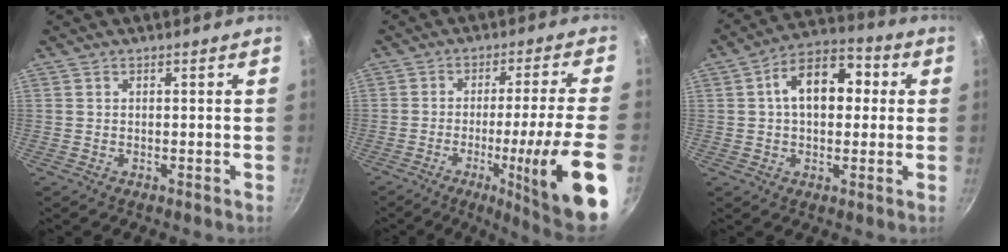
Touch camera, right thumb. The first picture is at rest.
{"total": 19.0, "force": [-6.1, 0.7, 18.0], "torque": [-0.250, 0.016, -0.081]}
{"total": 13.2, "force": [2.1, 8.5, 9.9], "torque": [-0.110, 0.027, 0.014]}